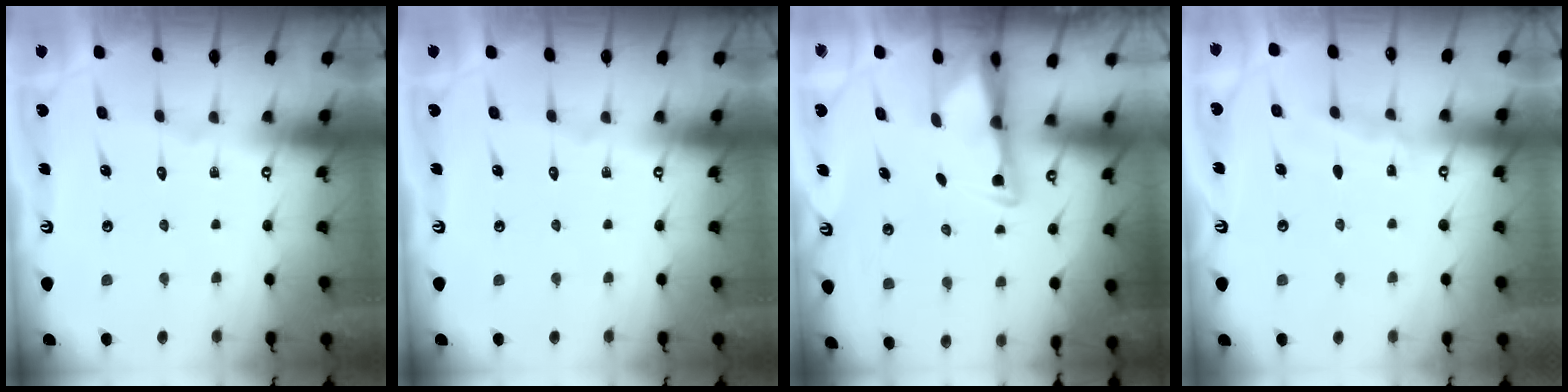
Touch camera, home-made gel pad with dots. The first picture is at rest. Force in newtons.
{"total": 0.0}
{"total": 3.1, "press": 3.1, "slide": 0.5}
{"total": 4.0, "press": 3.9, "slide": 0.5}